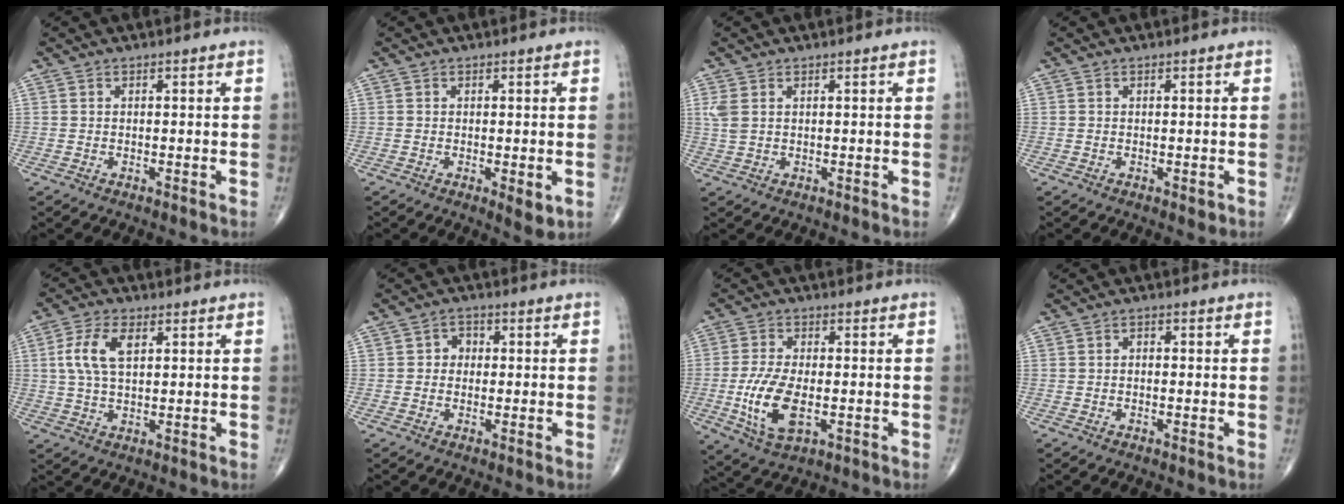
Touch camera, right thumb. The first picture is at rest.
{"total": 3.0, "force": [-0.6, 1.1, 2.7], "torque": [-0.036, -0.009, -0.009]}
{"total": 2.6, "force": [0.9, 1.5, 1.9], "torque": [-0.056, 0.009, 0.026]}
{"total": 0.9, "force": [-0.3, 0.5, 0.7], "torque": [-0.003, -0.001, -0.004]}
{"total": 7.7, "force": [2.0, 4.0, 6.2], "torque": [-0.131, 0.008, 0.038]}
{"total": 2.9, "force": [0.1, 2.5, 1.4], "torque": [0.001, 0.012, -0.007]}
{"total": 10.5, "force": [-2.2, 5.1, 8.9], "torque": [-0.181, -0.004, -0.037]}
{"total": 1.0, "force": [-0.2, 0.7, 0.7], "torque": [-0.002, 0.005, -0.008]}